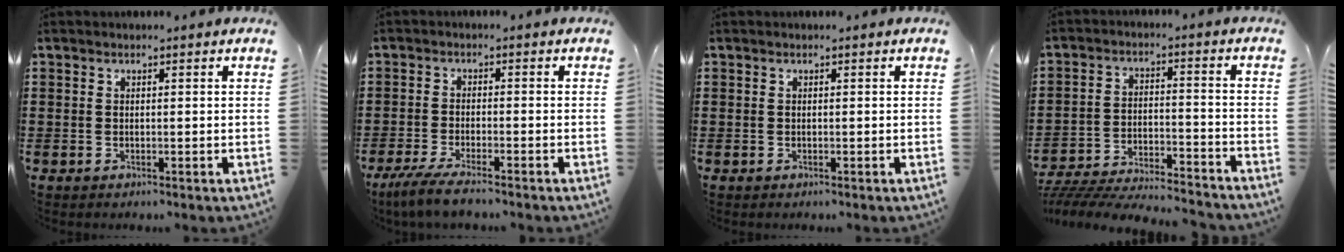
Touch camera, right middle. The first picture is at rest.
{"total": 4.4, "force": [-3.7, 0.1, 2.3], "torque": [-0.061, -0.016, -0.073]}
{"total": 0.0}
{"total": 6.3, "force": [-6.2, 0.4, 1.2], "torque": [-0.026, 0.003, -0.124]}